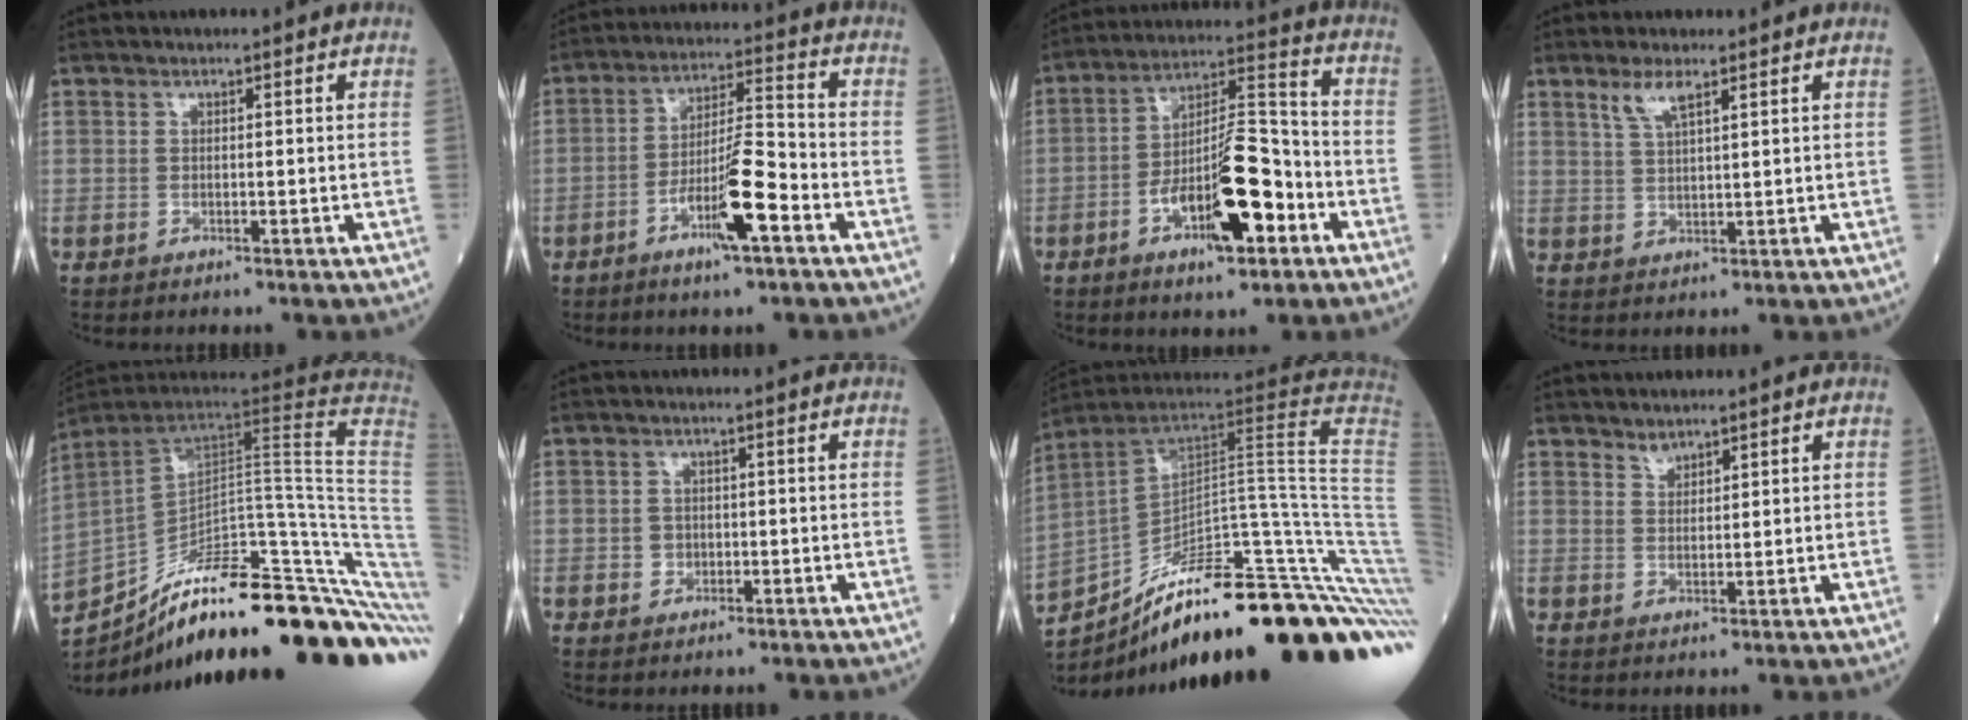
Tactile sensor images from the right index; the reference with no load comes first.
{"total": 9.6, "force": [-4.5, 0.9, 8.5], "torque": [-0.155, 0.003, -0.075]}
{"total": 13.6, "force": [-5.3, 3.6, 12.0], "torque": [-0.212, 0.013, -0.083]}
{"total": 3.5, "force": [2.4, 0.5, 2.5], "torque": [-0.059, 0.003, 0.054]}
{"total": 34.8, "force": [-24.0, 4.5, 24.8], "torque": [-0.269, -0.012, -0.334]}
{"total": 1.8, "force": [-0.5, 1.6, 0.6], "torque": [-0.011, 0.005, -0.005]}
{"total": 33.4, "force": [-21.5, 2.0, 25.5], "torque": [-0.223, 0.013, -0.302]}
{"total": 1.5, "force": [1.5, 0.4, 0.2], "torque": [-0.006, -0.005, 0.027]}